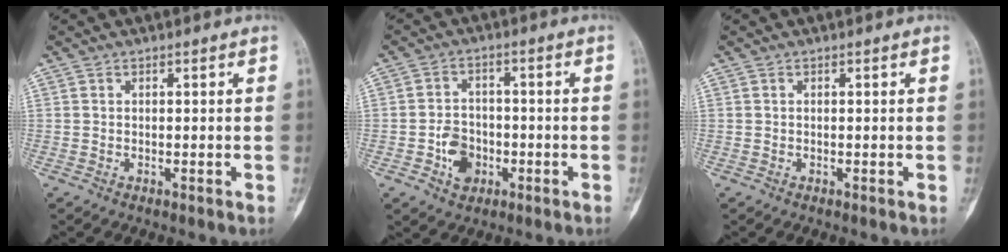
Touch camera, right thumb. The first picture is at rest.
{"total": 6.3, "force": [-2.2, 4.9, 3.2], "torque": [-0.028, 0.017, -0.038]}
{"total": 0.0}